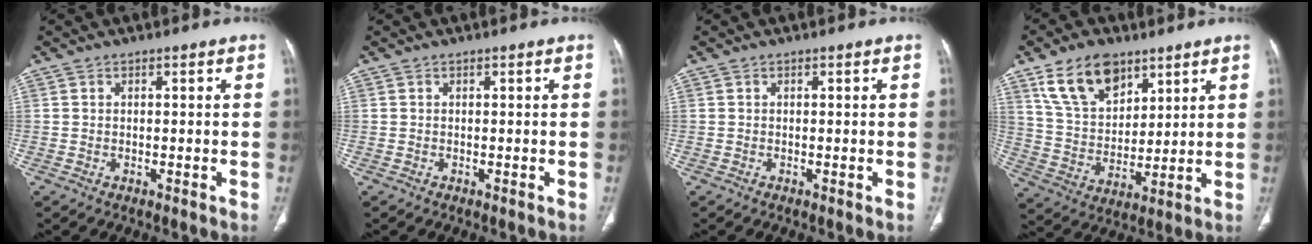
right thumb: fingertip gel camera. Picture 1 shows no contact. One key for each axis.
{"total": 0.0}
{"total": 0.0}
{"total": 13.9, "fx": 8.4, "fy": 8.1, "fz": 7.5, "tx": -0.112, "ty": -0.035, "tz": 0.167}